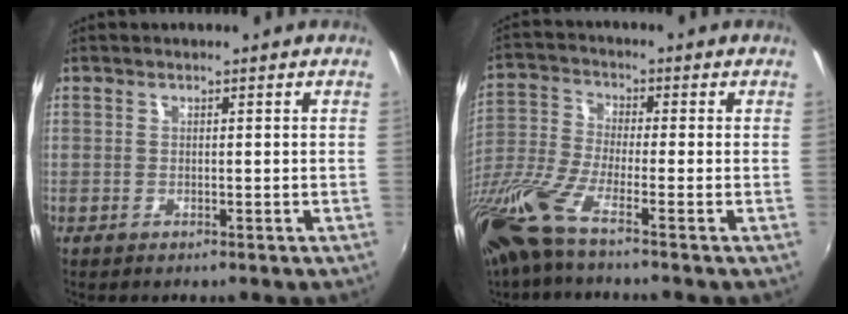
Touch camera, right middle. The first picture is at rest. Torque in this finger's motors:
{"motor_torque": [1.10, -1.03, 0.52, 0.21]}